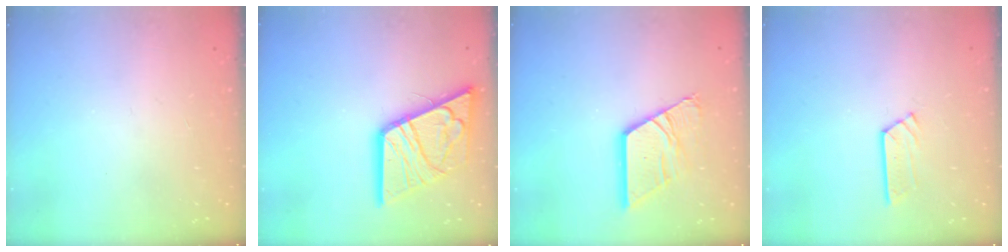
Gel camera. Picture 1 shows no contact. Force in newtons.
{"total": 20.6, "press": 20.5, "slide": 2.5}
{"total": 13.5, "press": 13.4, "slide": 1.5}
{"total": 3.5, "press": 3.5, "slide": 0.1}